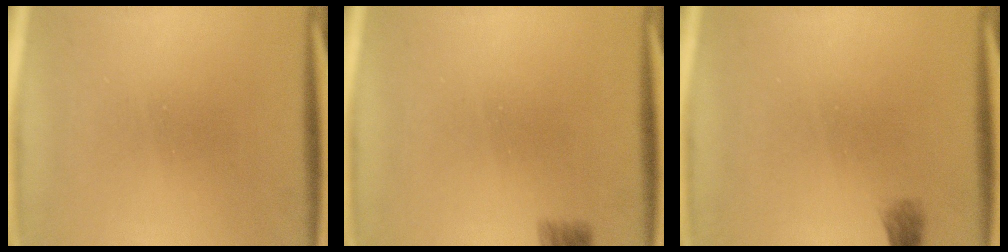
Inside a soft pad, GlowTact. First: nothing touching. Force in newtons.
{"total": 2.1}
{"total": 1.1}